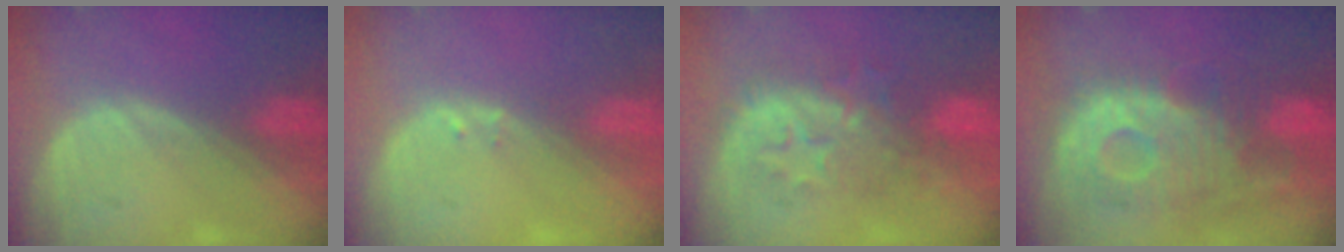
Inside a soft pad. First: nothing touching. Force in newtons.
{"total": 0.6, "press": 0.6, "slide": 0.2}
{"total": 8.5, "press": 8.4, "slide": 1.4}
{"total": 12.0, "press": 10.8, "slide": 5.3}